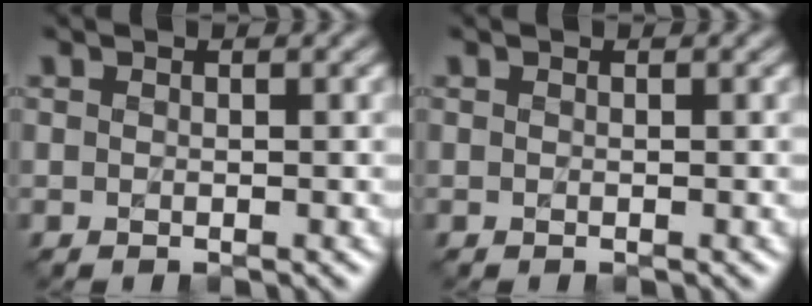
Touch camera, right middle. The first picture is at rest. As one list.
[{"total": 0.0}]